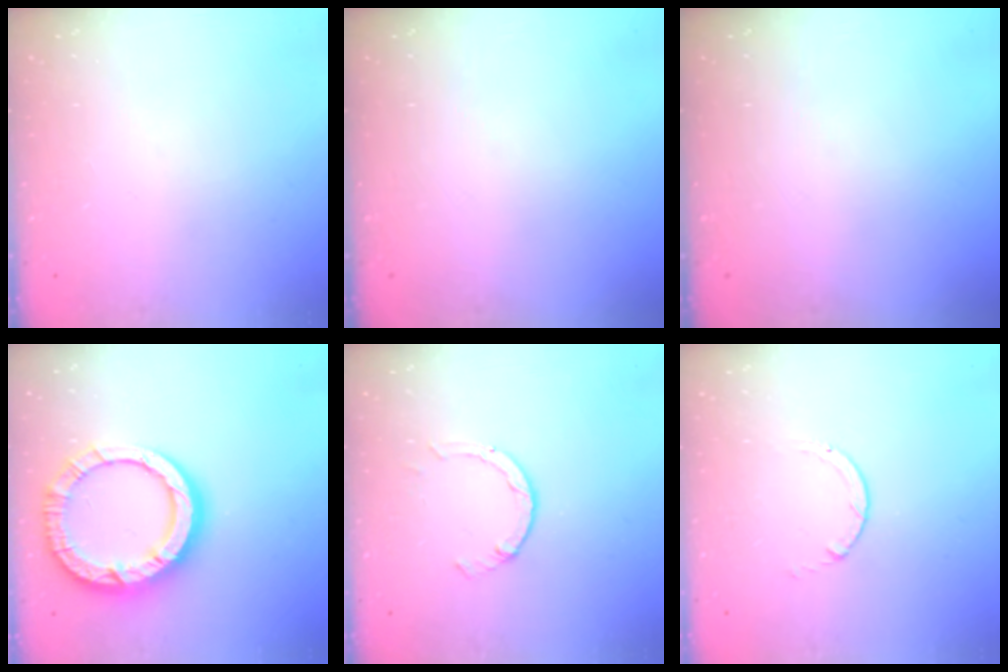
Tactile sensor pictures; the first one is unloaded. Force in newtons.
{"total": 0.0}
{"total": 0.0}
{"total": 15.9, "press": 15.8, "slide": 2.2}
{"total": 2.6, "press": 2.5, "slide": 0.3}
{"total": 0.6, "press": 0.5, "slide": 0.1}